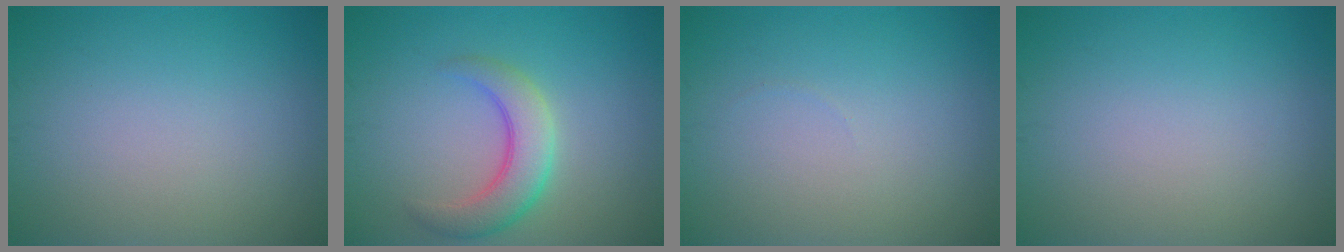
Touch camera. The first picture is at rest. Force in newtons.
{"total": 4.4, "press": 4.4, "slide": 0.3}
{"total": 0.0}
{"total": 0.0}